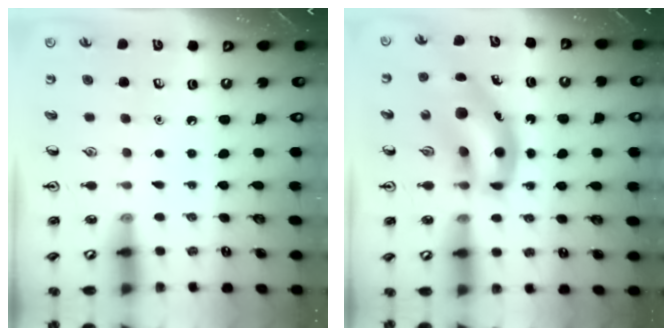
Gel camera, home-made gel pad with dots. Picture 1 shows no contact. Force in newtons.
{"total": 13.6, "press": 13.2, "slide": 3.6}